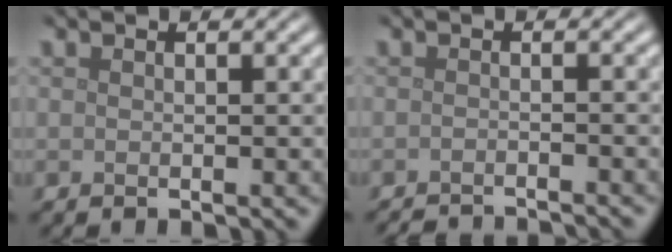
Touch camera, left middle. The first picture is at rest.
{"total": 4.0, "force": [-3.8, 0.5, 1.1], "torque": [-0.014, 0.002, -0.054]}